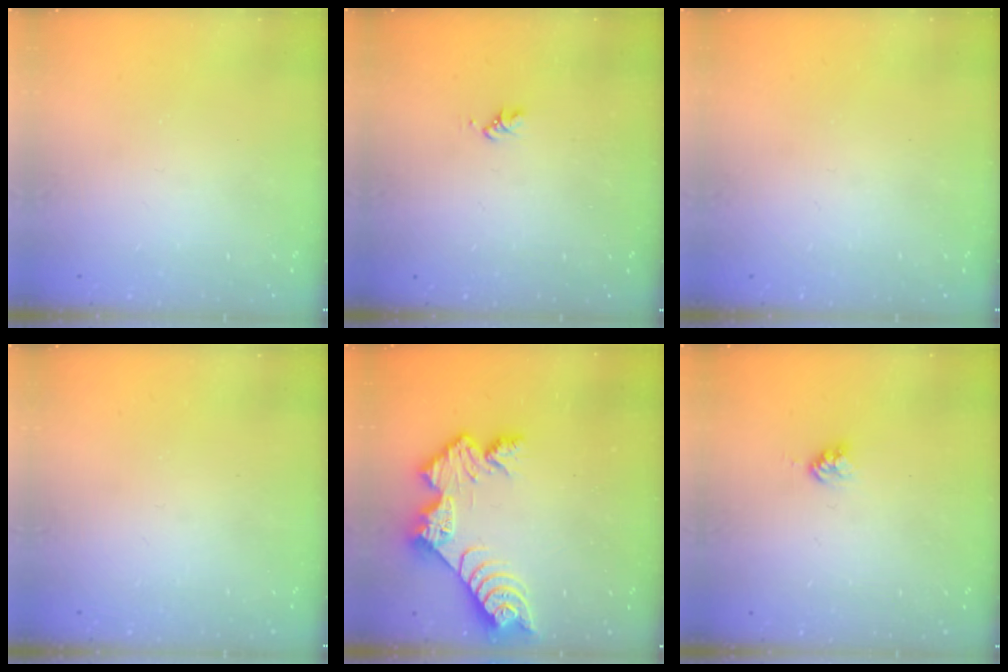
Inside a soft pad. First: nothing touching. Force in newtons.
{"total": 1.7, "press": 1.7, "slide": 0.3}
{"total": 0.0}
{"total": 0.0}
{"total": 11.3, "press": 11.3, "slide": 0.4}
{"total": 2.4, "press": 2.3, "slide": 0.4}